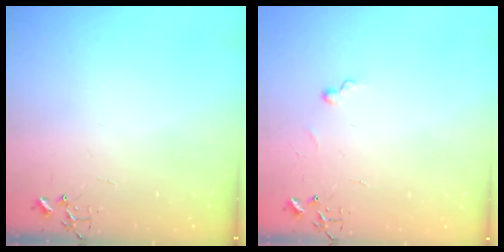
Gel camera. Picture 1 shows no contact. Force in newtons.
{"total": 5.2, "press": 5.2, "slide": 0.5}